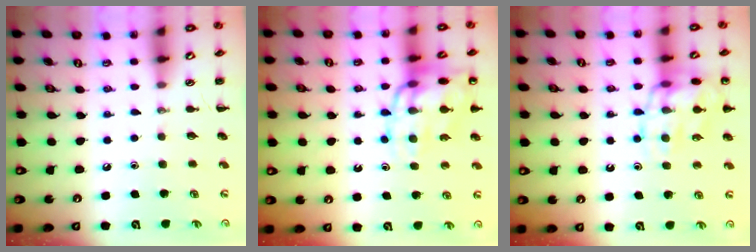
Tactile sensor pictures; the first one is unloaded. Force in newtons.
{"total": 15.2, "press": 15.0, "slide": 2.0}
{"total": 18.2, "press": 18.1, "slide": 2.5}